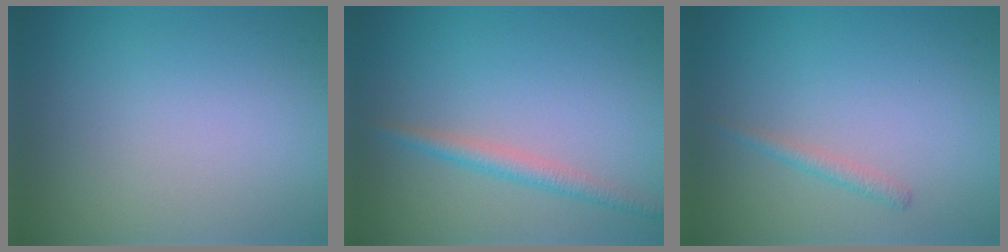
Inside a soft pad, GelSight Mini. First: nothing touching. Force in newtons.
{"total": 2.2, "press": 2.1, "slide": 0.0}
{"total": 1.1, "press": 1.1, "slide": 0.0}